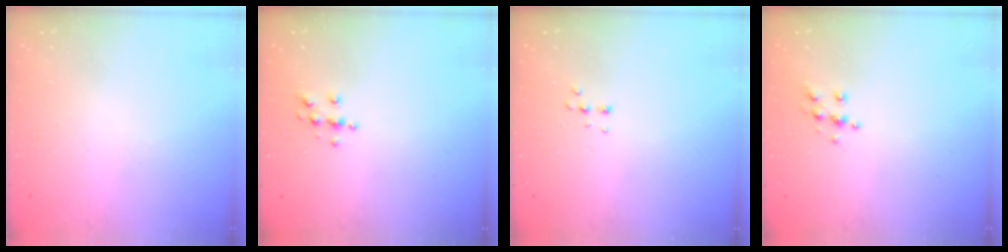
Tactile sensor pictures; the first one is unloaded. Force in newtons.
{"total": 3.9, "press": 3.9, "slide": 0.6}
{"total": 4.5, "press": 4.4, "slide": 0.8}
{"total": 6.4, "press": 6.4, "slide": 0.6}